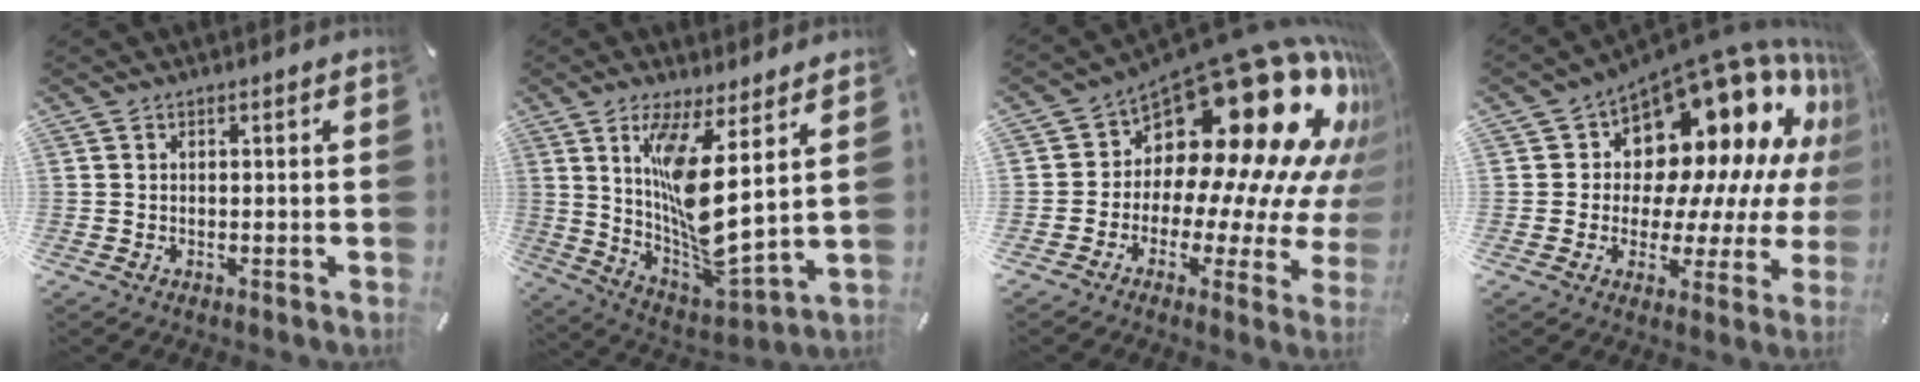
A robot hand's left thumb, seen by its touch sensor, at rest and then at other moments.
{"total": 14.2, "force": [5.7, 2.9, 12.7], "torque": [-0.258, -0.066, 0.089]}
{"total": 26.3, "force": [14.6, 12.9, 17.7], "torque": [-0.223, -0.156, 0.268]}
{"total": 20.5, "force": [11.9, 11.7, 11.9], "torque": [-0.158, -0.114, 0.213]}